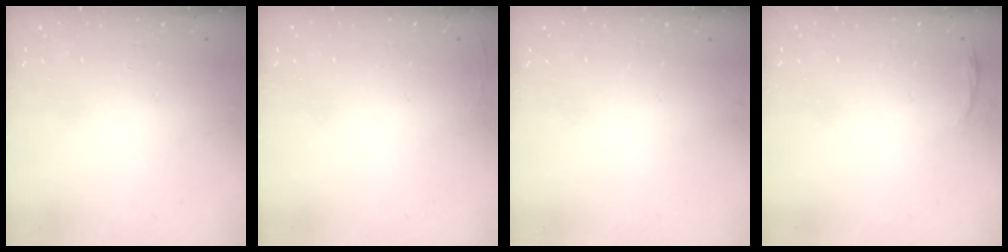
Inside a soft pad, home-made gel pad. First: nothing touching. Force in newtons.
{"total": 2.5, "press": 2.4, "slide": 0.9}
{"total": 0.0}
{"total": 2.8, "press": 2.8, "slide": 0.6}